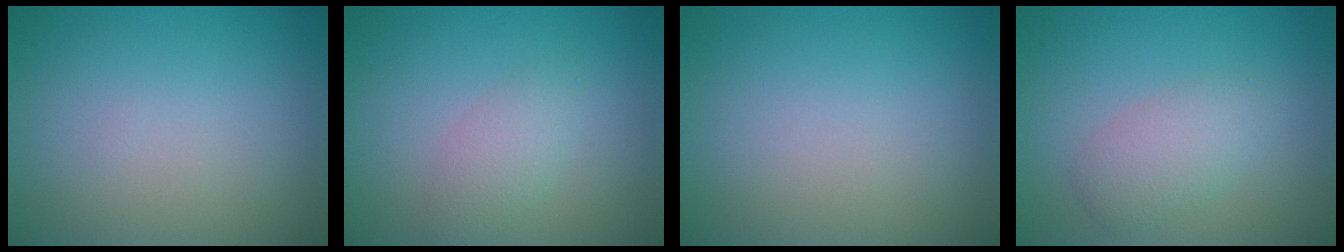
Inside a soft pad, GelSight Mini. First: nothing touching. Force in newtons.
{"total": 2.1, "press": 2.1, "slide": 0.1}
{"total": 0.0}
{"total": 2.9, "press": 2.9, "slide": 0.1}